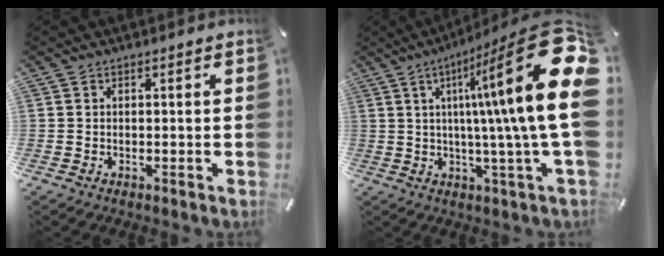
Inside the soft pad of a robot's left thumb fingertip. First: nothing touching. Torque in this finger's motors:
{"motor_torque": [0.85, 1.04, 2.49, -0.29, 0.26]}